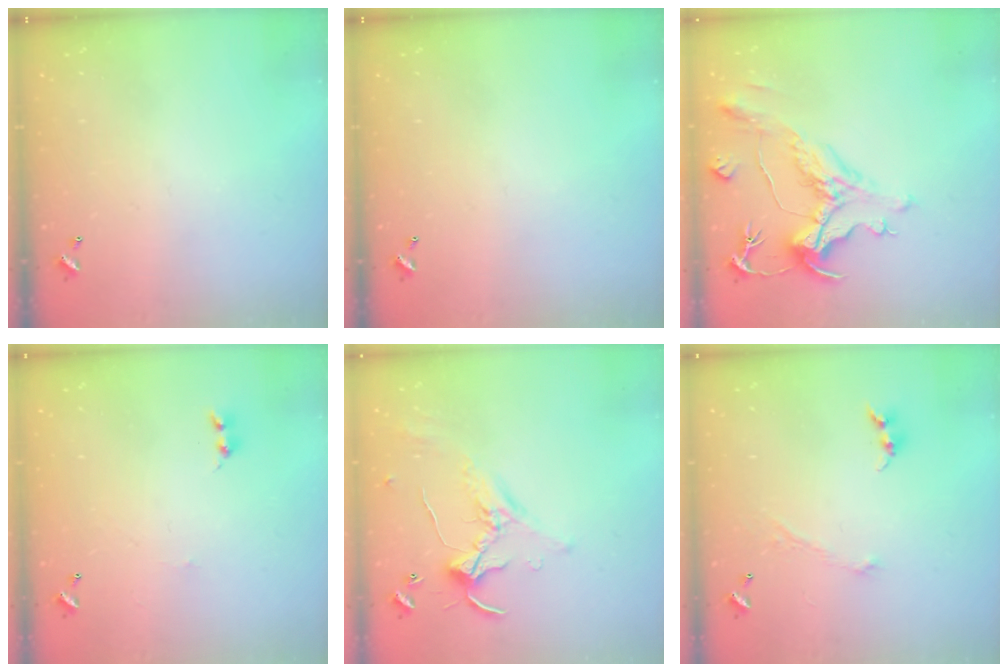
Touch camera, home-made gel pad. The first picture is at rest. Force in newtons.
{"total": 0.0}
{"total": 1.9, "press": 0.8, "slide": 1.8}
{"total": 0.0}
{"total": 1.0, "press": 0.5, "slide": 0.8}
{"total": 1.1, "press": 1.0, "slide": 0.6}